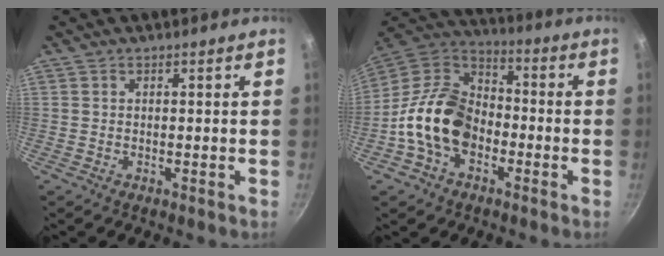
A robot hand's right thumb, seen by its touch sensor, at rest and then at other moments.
{"total": 16.3, "force": [-4.6, 11.4, 10.8], "torque": [-0.156, 0.045, -0.106]}